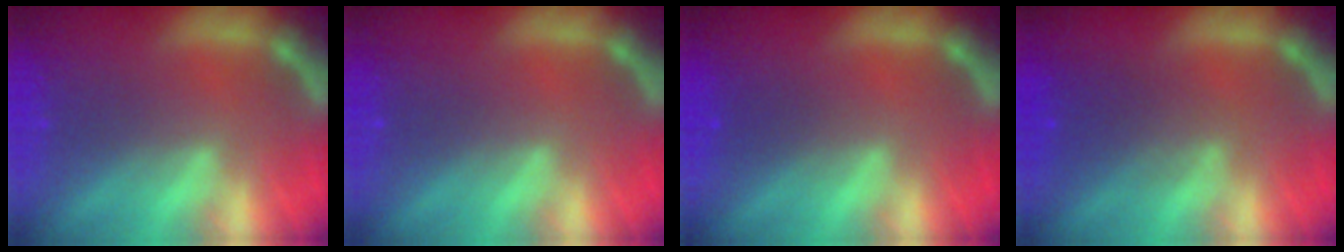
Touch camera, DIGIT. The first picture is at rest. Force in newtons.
{"total": 0.0}
{"total": 1.0}
{"total": 3.0}